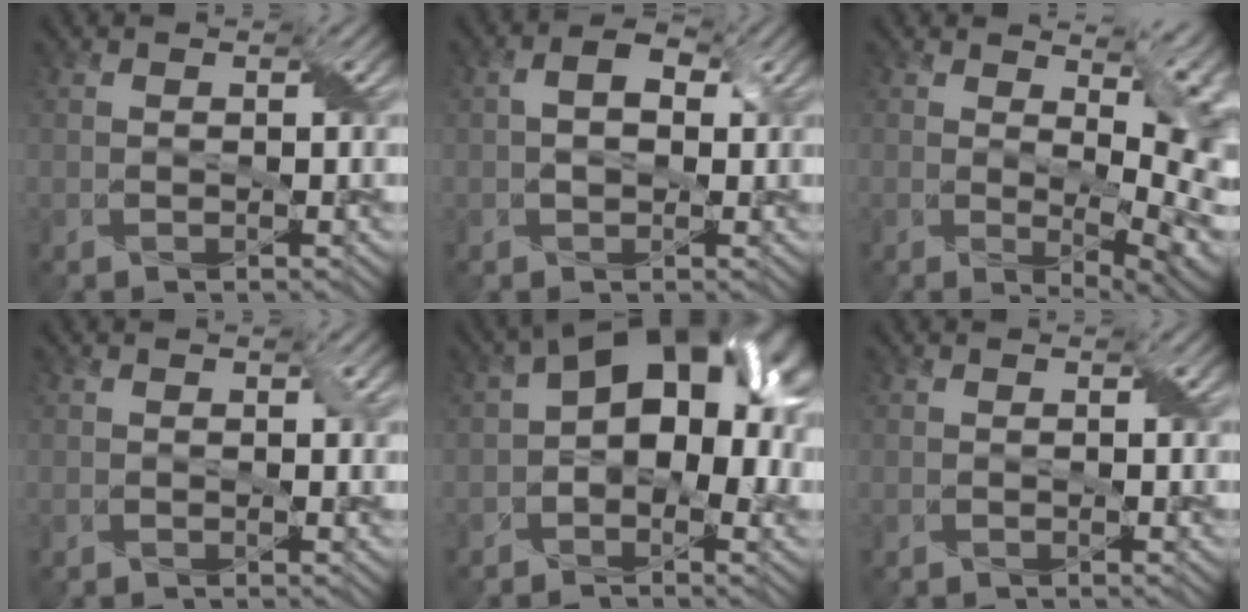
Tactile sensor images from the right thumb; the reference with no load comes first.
{"total": 3.8, "force": [0.5, 2.5, 2.8], "torque": [-0.052, 0.003, 0.006]}
{"total": 8.3, "force": [1.8, 3.3, 7.4], "torque": [-0.110, -0.015, 0.038]}
{"total": 0.9, "force": [0.0, 0.6, 0.6], "torque": [-0.006, -0.003, 0.000]}
{"total": 15.5, "force": [2.2, 9.6, 11.9], "torque": [-0.149, 0.012, 0.034]}
{"total": 0.0}